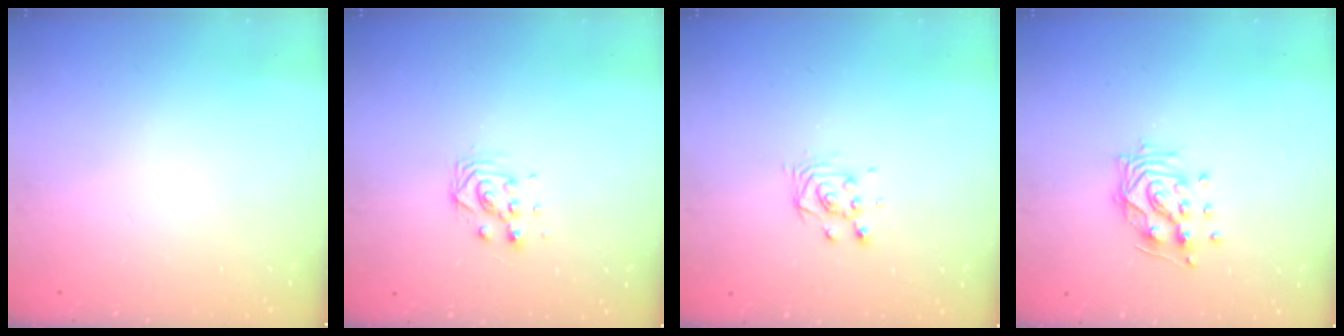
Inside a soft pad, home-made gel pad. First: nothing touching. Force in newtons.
{"total": 5.3, "press": 5.2, "slide": 0.2}
{"total": 4.1, "press": 4.1, "slide": 0.4}
{"total": 11.0, "press": 11.0, "slide": 0.9}